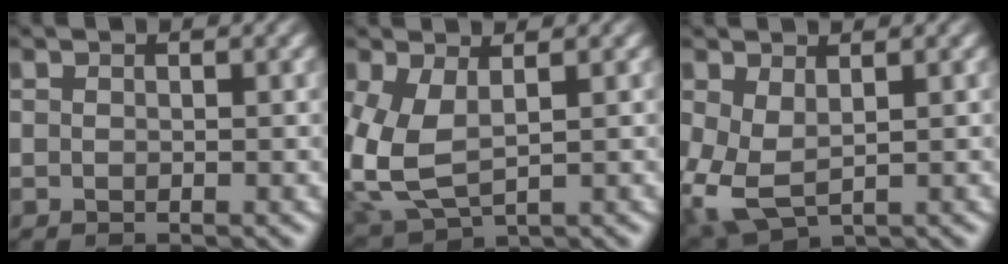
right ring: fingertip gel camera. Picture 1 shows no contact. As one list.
[{"total": 6.2, "force": [0.2, 4.8, 3.9], "torque": [-0.121, -0.025, 0.022]}, {"total": 4.7, "force": [-0.8, 3.8, 2.6], "torque": [-0.095, -0.045, 0.011]}]